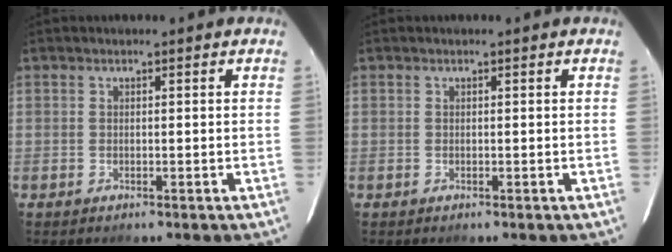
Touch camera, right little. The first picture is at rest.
{"total": 0.0}